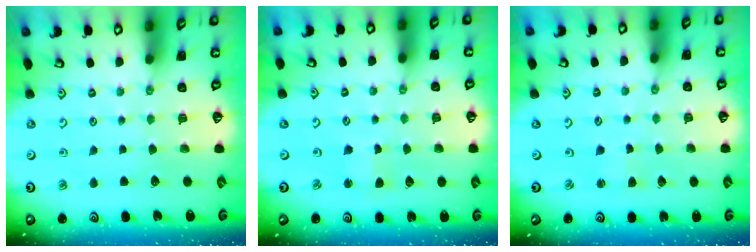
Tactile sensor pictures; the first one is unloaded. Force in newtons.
{"total": 2.1, "press": 2.1, "slide": 0.5}
{"total": 1.6, "press": 1.6, "slide": 0.3}